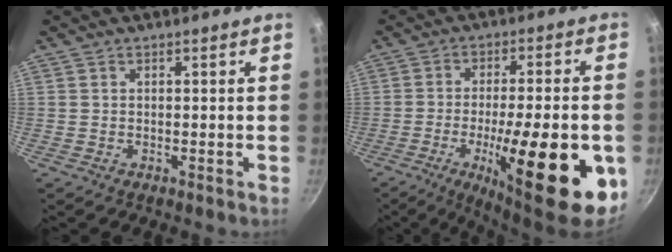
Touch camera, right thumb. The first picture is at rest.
{"total": 23.0, "force": [-7.2, 6.3, 20.9], "torque": [-0.287, 0.012, -0.100]}